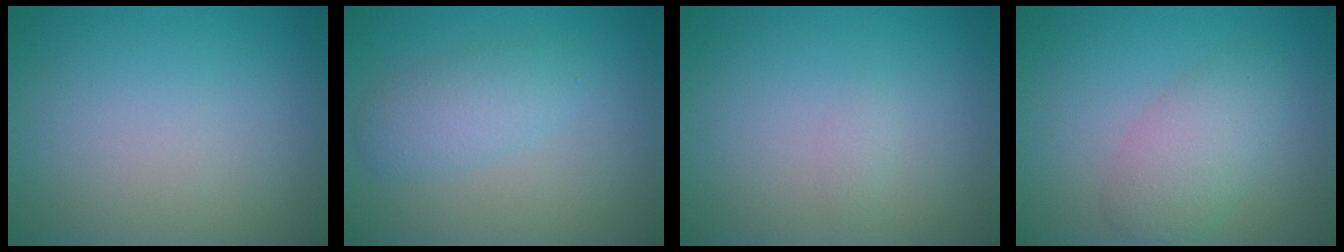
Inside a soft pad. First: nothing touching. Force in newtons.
{"total": 2.8, "press": 2.8, "slide": 0.1}
{"total": 0.5, "press": 0.5, "slide": 0.0}
{"total": 4.6, "press": 4.6, "slide": 0.1}